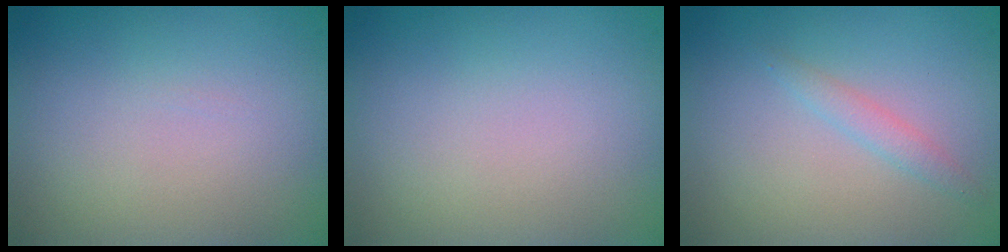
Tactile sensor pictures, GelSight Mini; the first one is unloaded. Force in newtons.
{"total": 0.0}
{"total": 1.2, "press": 1.2, "slide": 0.1}